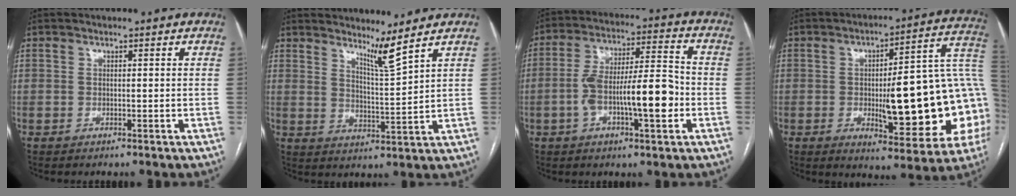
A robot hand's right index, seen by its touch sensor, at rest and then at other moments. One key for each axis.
{"total": 4.8, "fx": 4.0, "fy": -1.3, "fz": 2.3, "tx": -0.044, "ty": -0.031, "tz": 0.075}
{"total": 13.4, "fx": -3.4, "fy": 2.7, "fz": 12.7, "tx": -0.220, "ty": 0.019, "tz": -0.055}
{"total": 24.6, "fx": -2.8, "fy": 5.3, "fz": 23.9, "tx": -0.242, "ty": 0.026, "tz": -0.027}